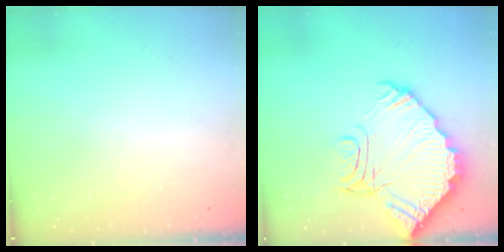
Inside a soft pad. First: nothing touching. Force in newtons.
{"total": 17.2, "press": 17.1, "slide": 1.7}